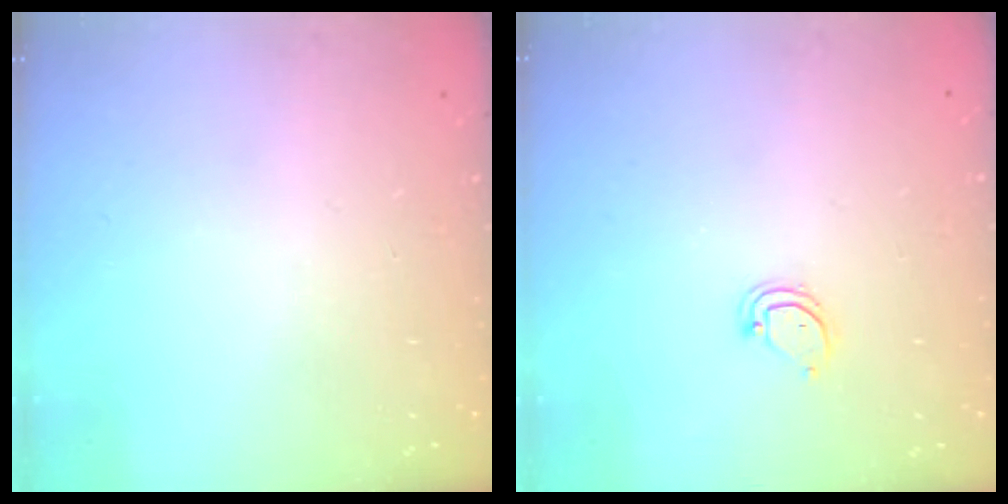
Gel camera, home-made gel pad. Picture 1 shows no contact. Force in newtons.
{"total": 3.6, "press": 3.6, "slide": 0.2}